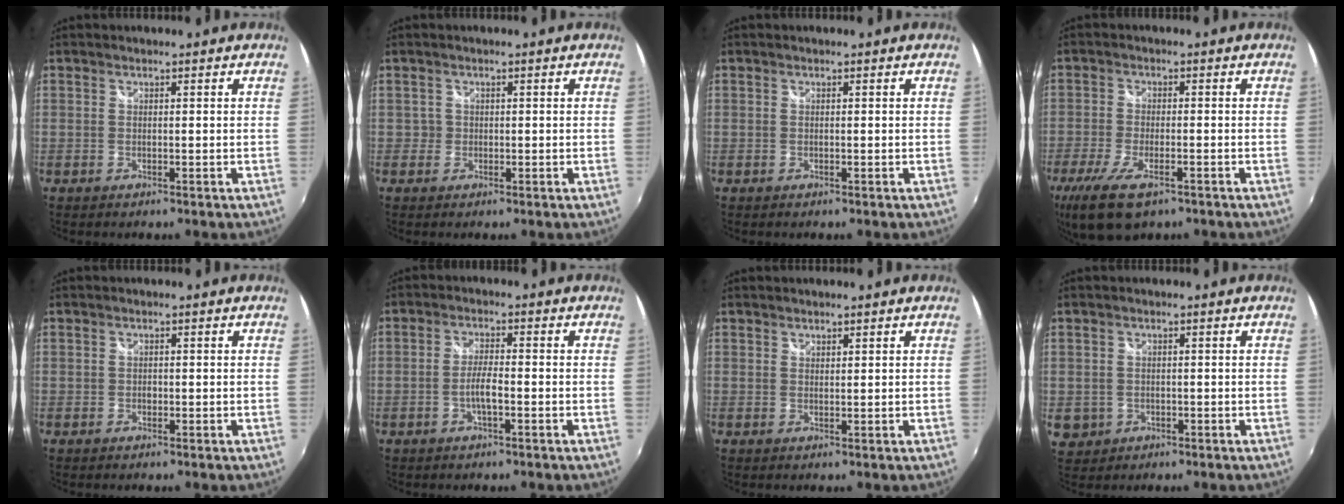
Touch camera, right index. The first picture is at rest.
{"total": 1.2, "force": [-0.2, 1.1, -0.1], "torque": [0.002, 0.001, -0.004]}
{"total": 0.0}
{"total": 11.4, "force": [-7.1, 4.3, 7.8], "torque": [-0.187, -0.040, -0.127]}
{"total": 0.7, "force": [-0.2, 0.6, 0.2], "torque": [-0.002, -0.002, -0.004]}
{"total": 3.4, "force": [-1.4, 0.5, 3.1], "torque": [-0.065, 0.002, -0.025]}
{"total": 0.8, "force": [0.8, 0.2, 0.1], "torque": [-0.001, 0.000, 0.015]}
{"total": 4.9, "force": [-0.6, 4.6, 1.4], "torque": [-0.039, -0.001, 0.001]}